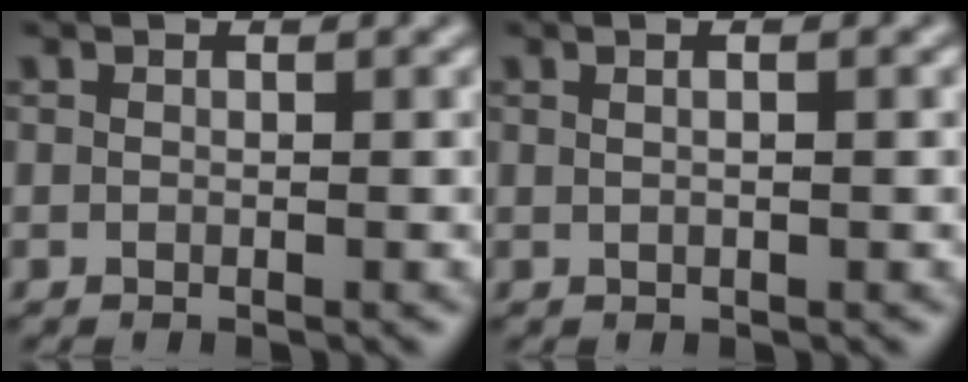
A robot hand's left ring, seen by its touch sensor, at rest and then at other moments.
{"total": 2.6, "force": [1.2, 1.2, 2.0], "torque": [-0.014, 0.018, -0.008]}